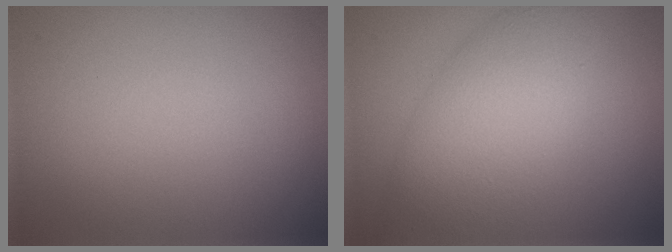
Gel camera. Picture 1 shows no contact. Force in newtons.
{"total": 6.8, "press": 6.8, "slide": 0.2}